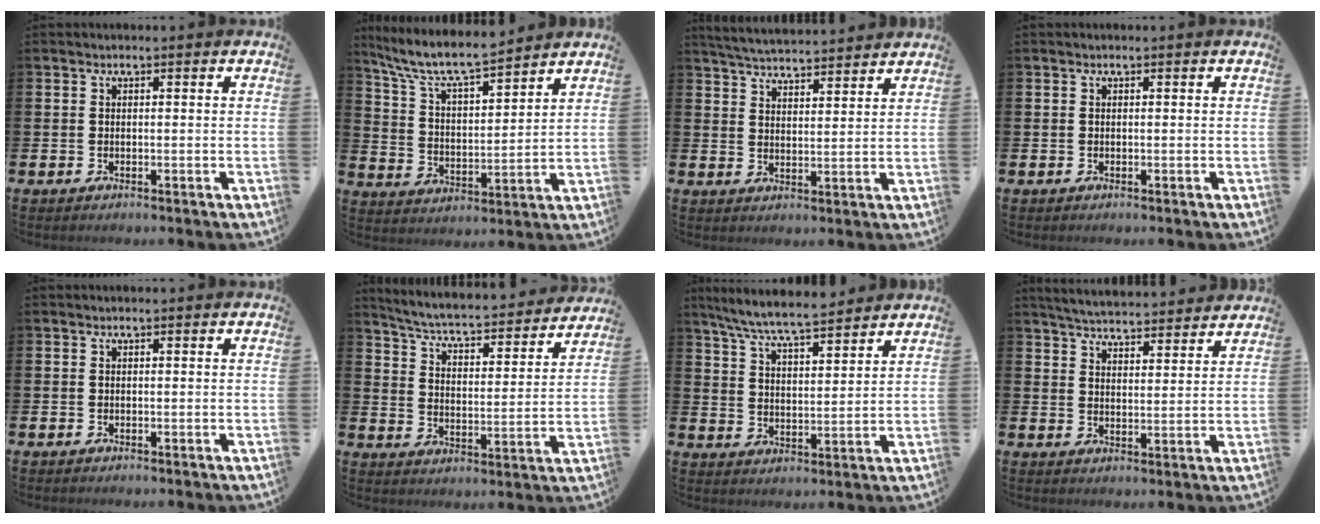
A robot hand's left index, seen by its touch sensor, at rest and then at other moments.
{"total": 8.5, "force": [7.8, 1.2, 3.1], "torque": [-0.097, -0.048, 0.137]}
{"total": 4.9, "force": [4.9, 0.1, 0.3], "torque": [-0.017, -0.032, 0.086]}
{"total": 0.0}
{"total": 0.0}
{"total": 5.4, "force": [5.2, 0.4, 1.7], "torque": [-0.059, -0.046, 0.081]}
{"total": 7.6, "force": [7.2, 0.4, 2.4], "torque": [-0.075, -0.037, 0.131]}
{"total": 5.3, "force": [5.2, 0.3, 0.3], "torque": [-0.021, -0.037, 0.092]}